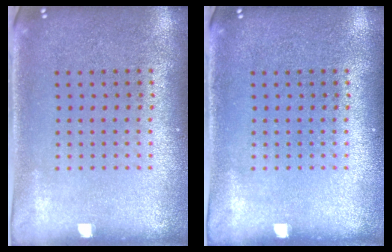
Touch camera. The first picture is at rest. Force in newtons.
{"total": 0.0}